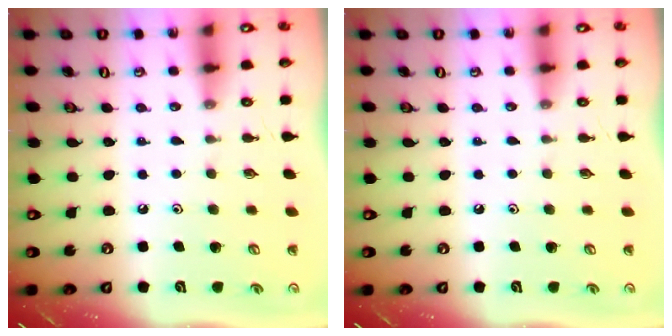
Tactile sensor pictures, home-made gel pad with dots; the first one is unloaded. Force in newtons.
{"total": 0.0}